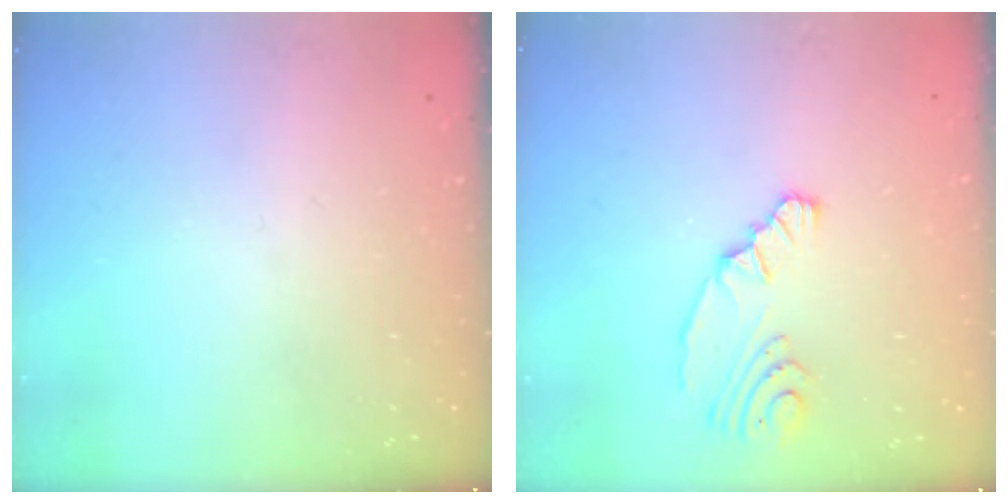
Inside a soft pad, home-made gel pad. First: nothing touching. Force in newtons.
{"total": 6.9, "press": 5.3, "slide": 4.3}